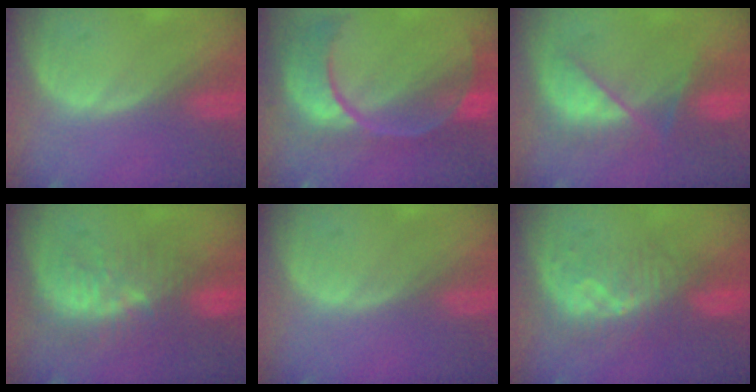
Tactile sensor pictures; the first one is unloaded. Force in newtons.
{"total": 11.2, "press": 9.4, "slide": 6.1}
{"total": 7.5, "press": 7.3, "slide": 1.9}
{"total": 9.3, "press": 8.7, "slide": 3.4}
{"total": 0.0}
{"total": 8.2, "press": 7.4, "slide": 3.6}